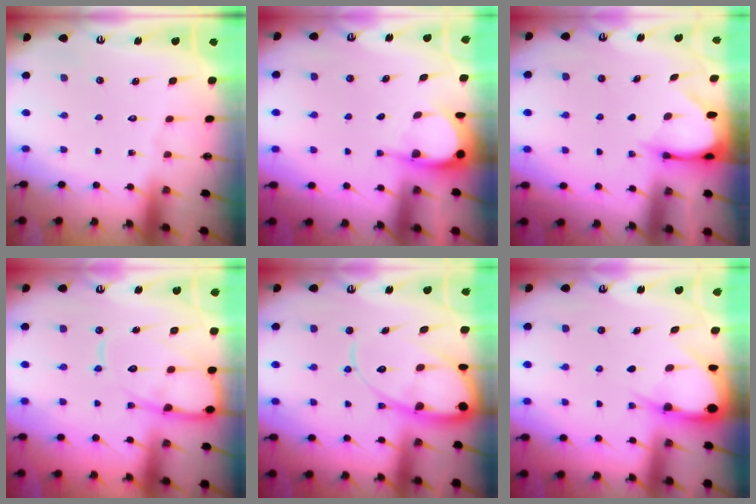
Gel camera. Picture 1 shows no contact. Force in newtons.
{"total": 4.9, "press": 4.9, "slide": 0.3}
{"total": 3.4, "press": 3.4, "slide": 0.3}
{"total": 11.9, "press": 11.8, "slide": 1.3}
{"total": 13.8, "press": 13.7, "slide": 1.4}
{"total": 6.5, "press": 6.5, "slide": 0.7}